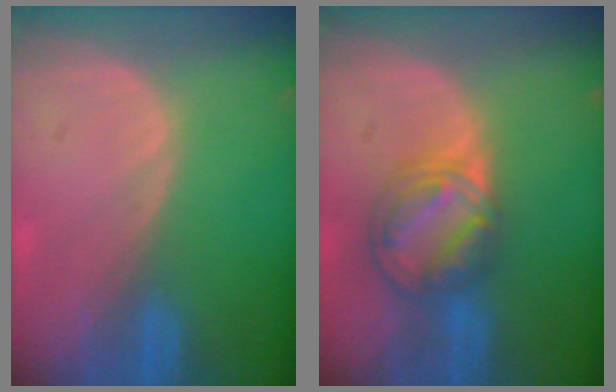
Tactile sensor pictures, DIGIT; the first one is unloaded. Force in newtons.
{"total": 8.1, "press": 7.0, "slide": 4.1}